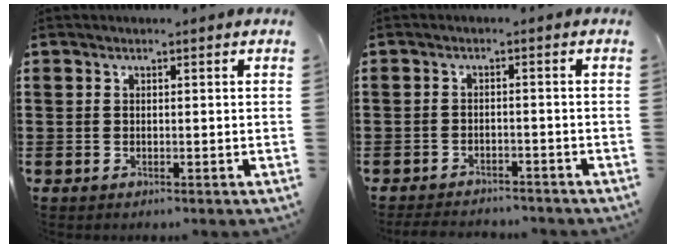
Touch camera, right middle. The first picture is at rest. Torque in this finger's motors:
{"motor_torque": [0.49, 0.09, 0.02, 0.01]}